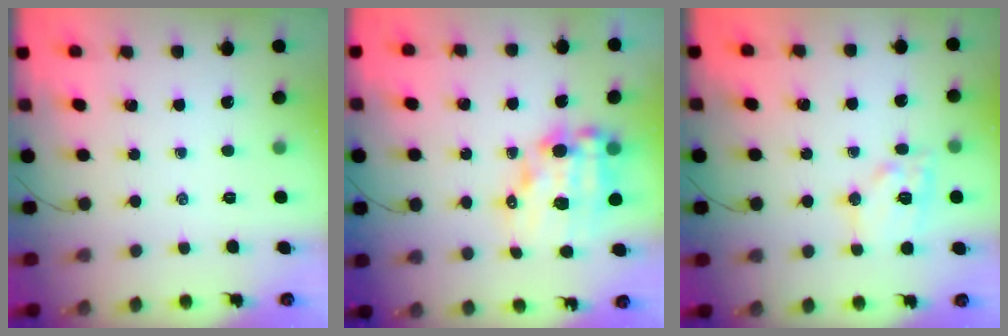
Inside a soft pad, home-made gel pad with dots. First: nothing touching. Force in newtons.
{"total": 14.5, "press": 14.1, "slide": 3.5}
{"total": 12.2, "press": 12.2, "slide": 1.2}